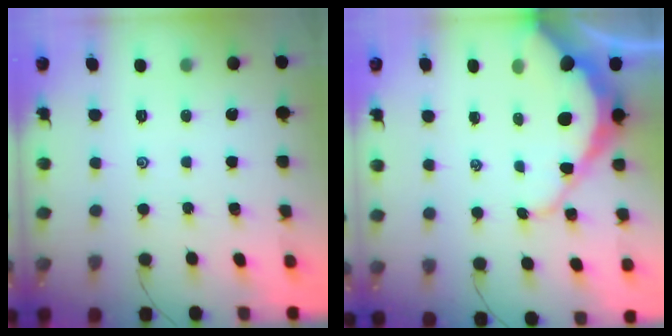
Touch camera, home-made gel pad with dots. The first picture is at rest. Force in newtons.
{"total": 11.9, "press": 11.8, "slide": 1.1}